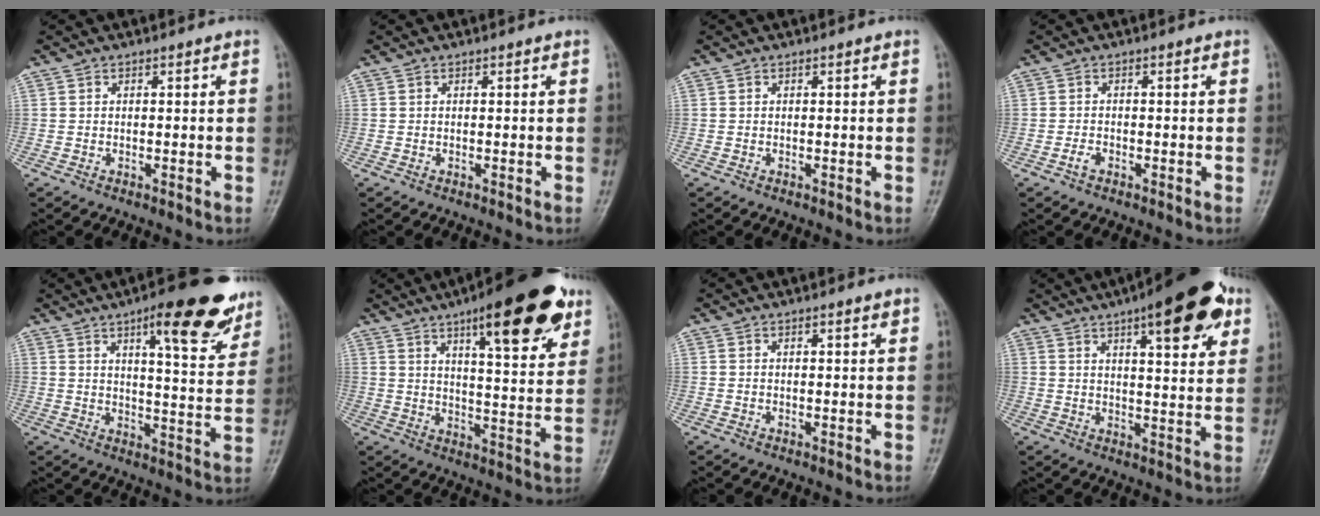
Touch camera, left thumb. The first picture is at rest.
{"total": 0.0}
{"total": 0.0}
{"total": 1.4, "force": [-0.9, 0.8, 0.8], "torque": [-0.018, 0.004, -0.019]}
{"total": 16.2, "force": [9.9, 4.4, 12.0], "torque": [-0.129, -0.045, 0.138]}
{"total": 20.0, "force": [11.7, 5.7, 15.2], "torque": [-0.185, -0.045, 0.170]}
{"total": 1.1, "force": [0.7, 0.1, 0.8], "torque": [-0.012, -0.002, 0.010]}
{"total": 16.7, "force": [8.8, 5.2, 13.2], "torque": [-0.153, -0.023, 0.118]}